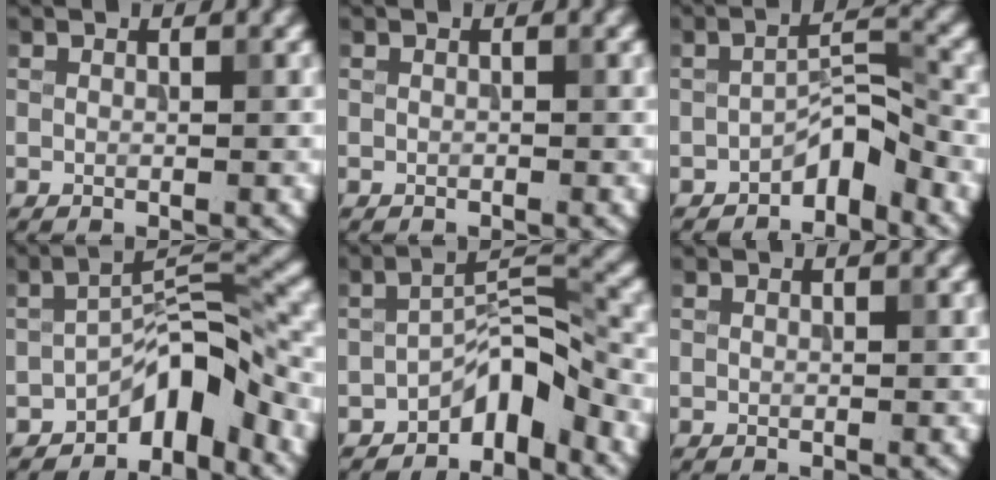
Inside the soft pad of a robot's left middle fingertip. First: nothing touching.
{"total": 0.0}
{"total": 3.0, "force": [-2.3, 0.9, 1.7], "torque": [-0.027, 0.021, -0.040]}
{"total": 5.4, "force": [-3.7, 1.9, 3.5], "torque": [-0.046, 0.020, -0.067]}
{"total": 4.5, "force": [-3.2, 1.5, 2.7], "torque": [-0.036, 0.024, -0.058]}
{"total": 0.0}